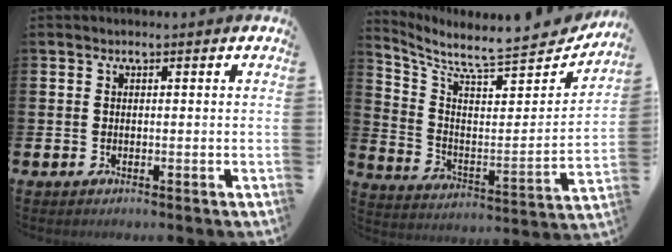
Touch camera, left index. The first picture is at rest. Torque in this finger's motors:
{"motor_torque": [-0.64, -0.94, 0.12, 0.08]}